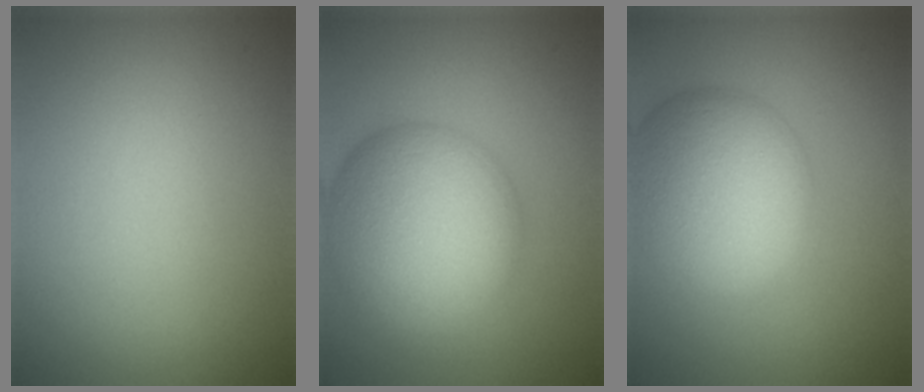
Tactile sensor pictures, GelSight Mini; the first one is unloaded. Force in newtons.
{"total": 11.2, "press": 11.2, "slide": 0.3}
{"total": 9.7, "press": 9.7, "slide": 0.6}